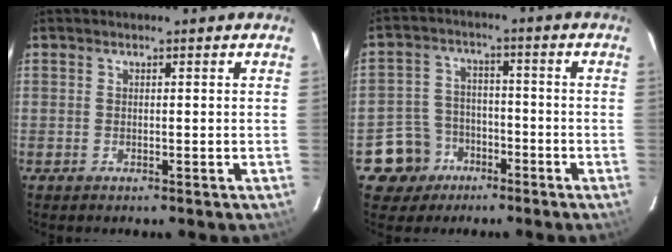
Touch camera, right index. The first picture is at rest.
{"total": 8.4, "force": [-4.7, 6.9, 1.1], "torque": [-0.048, 0.027, -0.068]}